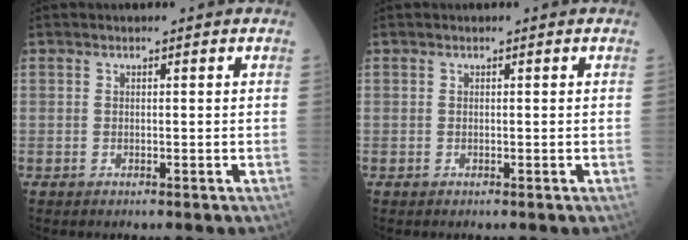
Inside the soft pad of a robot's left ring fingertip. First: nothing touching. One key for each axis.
{"total": 0.0}